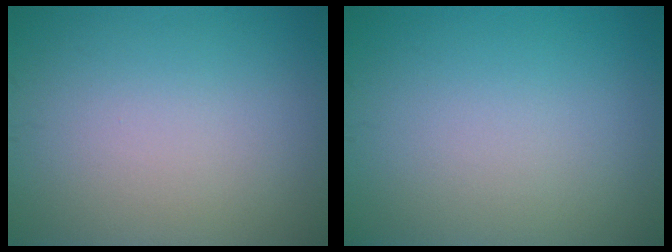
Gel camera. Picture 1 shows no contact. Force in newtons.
{"total": 0.0}